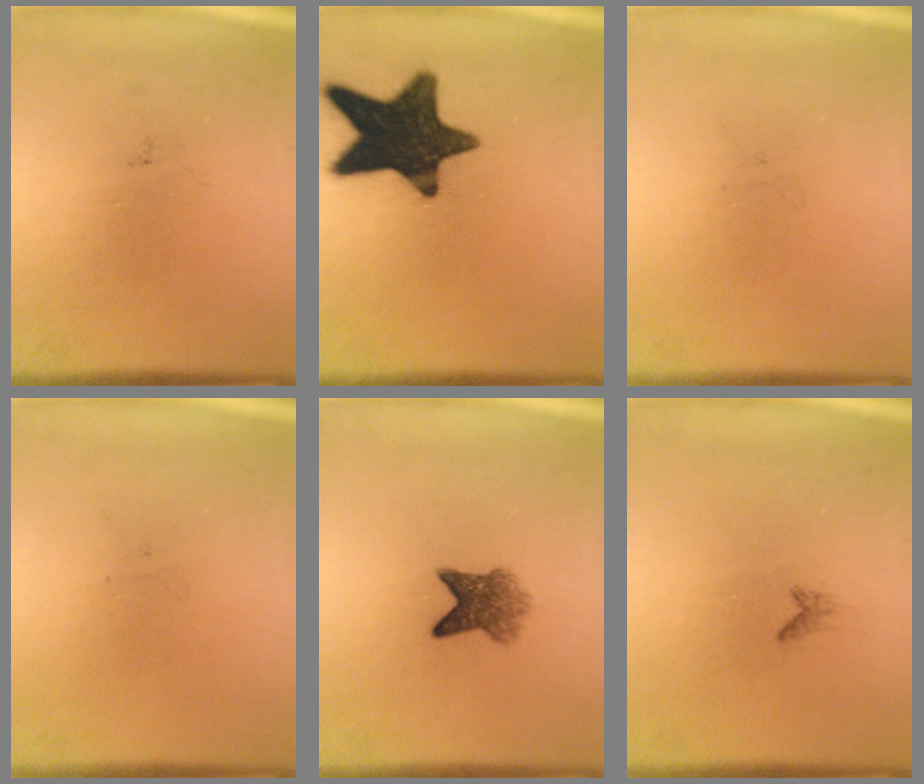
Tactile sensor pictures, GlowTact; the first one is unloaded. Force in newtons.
{"total": 17.0}
{"total": 0.0}
{"total": 0.0}
{"total": 4.7}
{"total": 0.6}